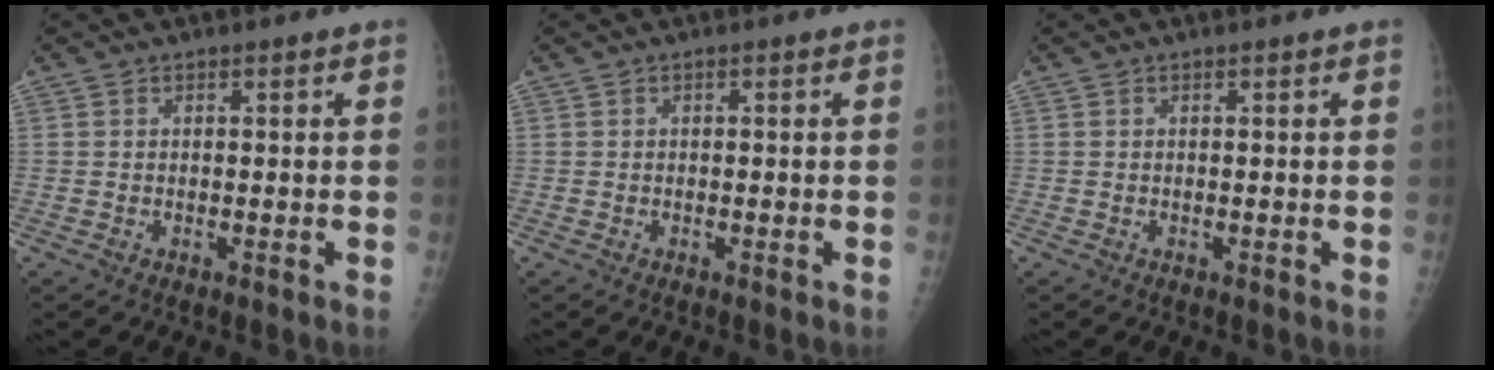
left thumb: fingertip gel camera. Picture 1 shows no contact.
{"total": 0.0}
{"total": 0.0}